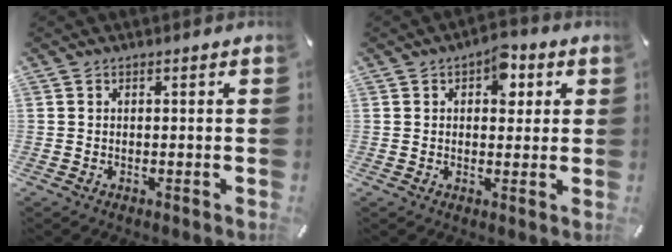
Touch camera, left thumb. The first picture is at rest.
{"total": 6.4, "force": [2.4, 3.9, 4.4], "torque": [-0.045, -0.007, 0.032]}